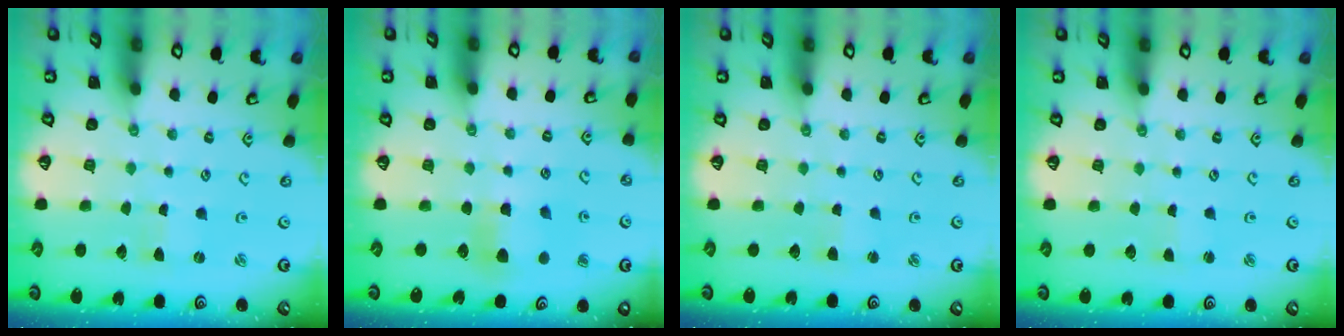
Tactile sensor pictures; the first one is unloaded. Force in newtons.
{"total": 6.3, "press": 6.3, "slide": 0.2}
{"total": 2.7, "press": 2.7, "slide": 0.2}
{"total": 0.9, "press": 0.9, "slide": 0.0}